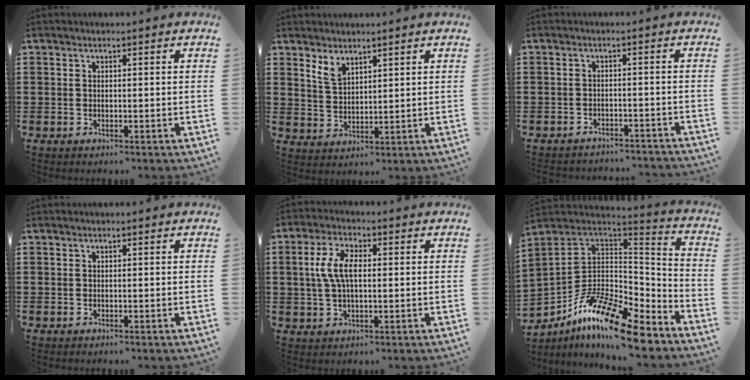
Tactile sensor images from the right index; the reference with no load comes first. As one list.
[{"total": 3.4, "force": [2.6, 1.6, 1.6], "torque": [-0.039, 0.002, 0.050]}, {"total": 2.2, "force": [-2.2, 0.1, 0.2], "torque": [-0.009, 0.000, -0.046]}, {"total": 0.0}, {"total": 6.6, "force": [0.7, 3.2, 5.7], "torque": [-0.136, 0.007, 0.003]}, {"total": 15.0, "force": [-10.0, 4.4, 10.3], "torque": [-0.200, 0.026, -0.187]}]